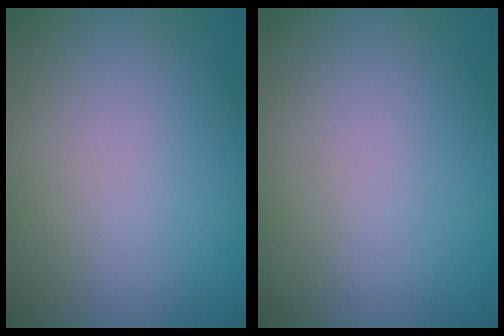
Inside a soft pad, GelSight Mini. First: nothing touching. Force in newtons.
{"total": 0.0}